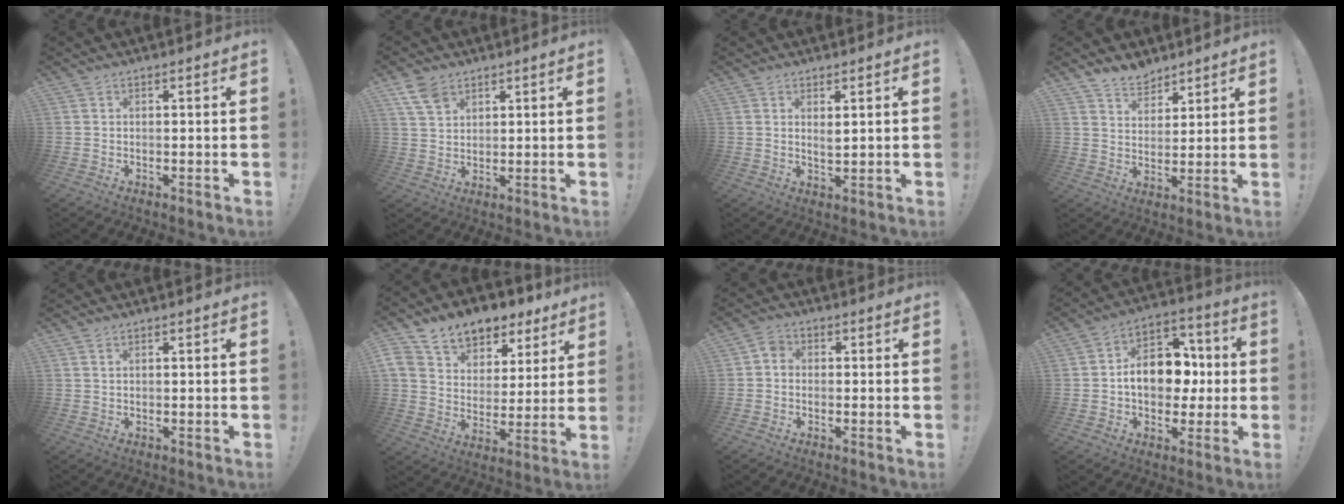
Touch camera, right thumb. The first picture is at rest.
{"total": 7.2, "force": [4.5, 4.6, 3.2], "torque": [-0.054, -0.019, 0.088]}
{"total": 2.4, "force": [1.4, 0.8, 1.9], "torque": [-0.024, -0.010, 0.020]}
{"total": 7.3, "force": [6.3, 3.6, 1.1], "torque": [-0.017, -0.045, 0.120]}
{"total": 0.7, "force": [0.4, 0.3, 0.4], "torque": [-0.001, -0.004, 0.007]}
{"total": 11.4, "force": [7.4, 7.8, 3.7], "torque": [-0.056, -0.053, 0.141]}
{"total": 3.2, "force": [-0.8, 2.5, 1.8], "torque": [-0.033, 0.015, -0.012]}
{"total": 14.2, "force": [-0.6, 10.7, 9.3], "torque": [-0.135, 0.025, -0.001]}